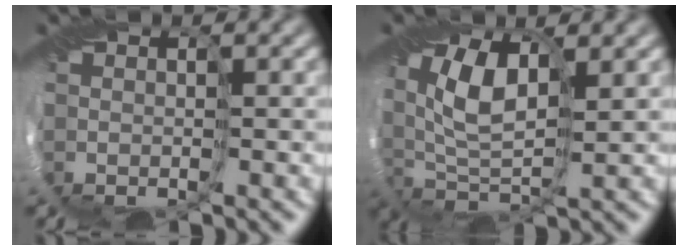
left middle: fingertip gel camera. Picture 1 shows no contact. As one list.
[{"total": 6.5, "force": [1.4, 3.8, 5.1], "torque": [-0.126, 0.006, 0.020]}]